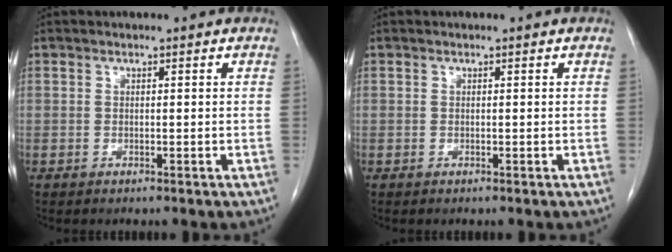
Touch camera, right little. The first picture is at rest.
{"total": 0.0}